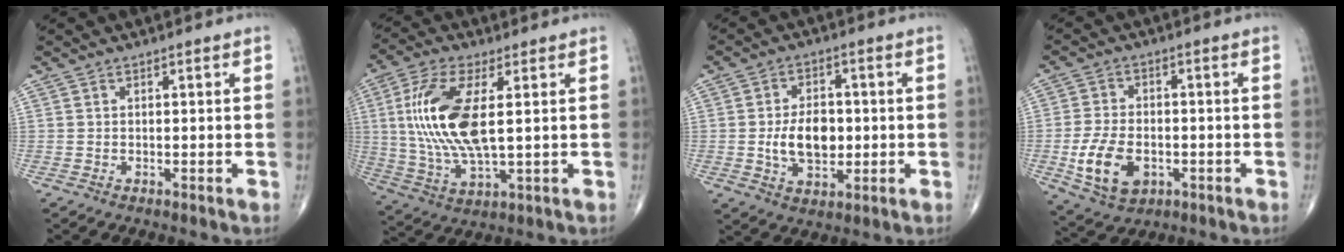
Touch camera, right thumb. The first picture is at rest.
{"total": 15.5, "force": [2.2, 5.8, 14.2], "torque": [-0.307, -0.009, 0.046]}
{"total": 9.2, "force": [-0.6, 5.8, 7.1], "torque": [-0.099, 0.001, -0.007]}
{"total": 10.5, "force": [-2.9, 6.8, 7.6], "torque": [-0.135, 0.003, -0.043]}